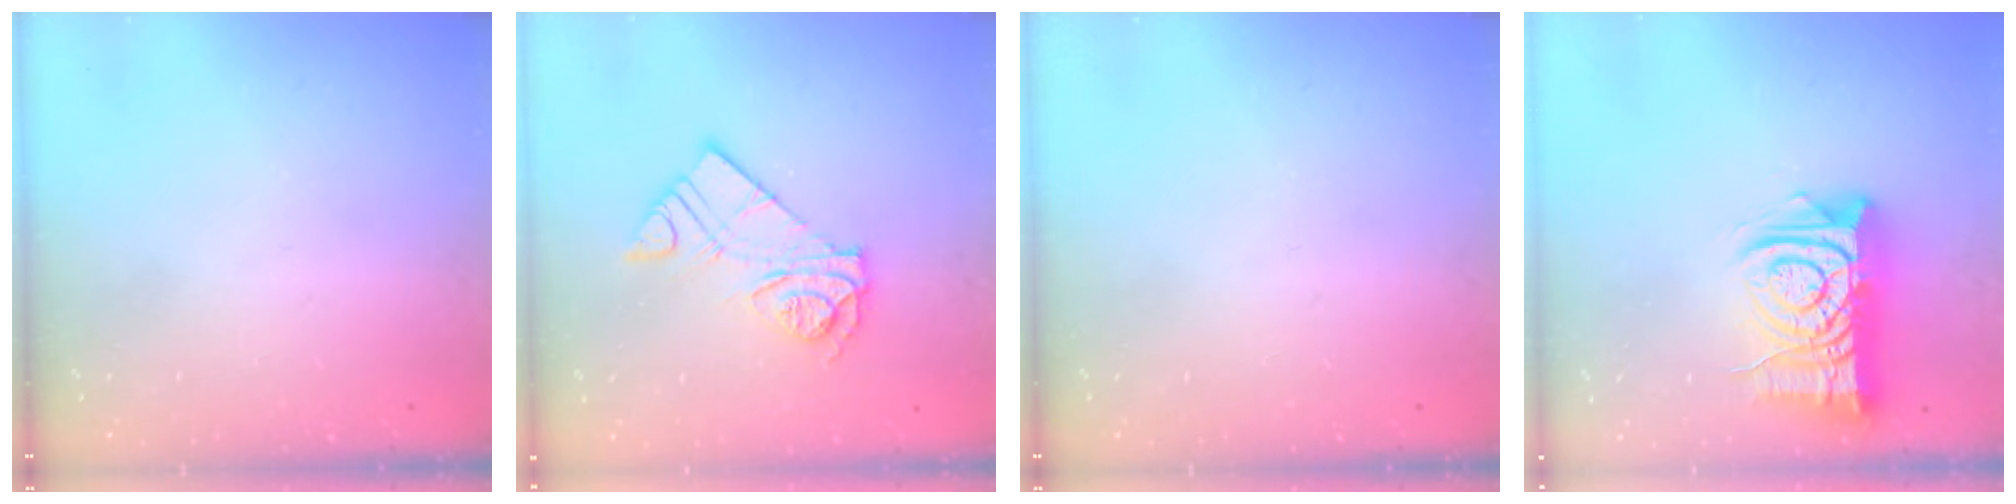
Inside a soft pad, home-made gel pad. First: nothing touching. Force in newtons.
{"total": 12.1, "press": 12.1, "slide": 1.0}
{"total": 0.0}
{"total": 13.2, "press": 13.2, "slide": 1.5}